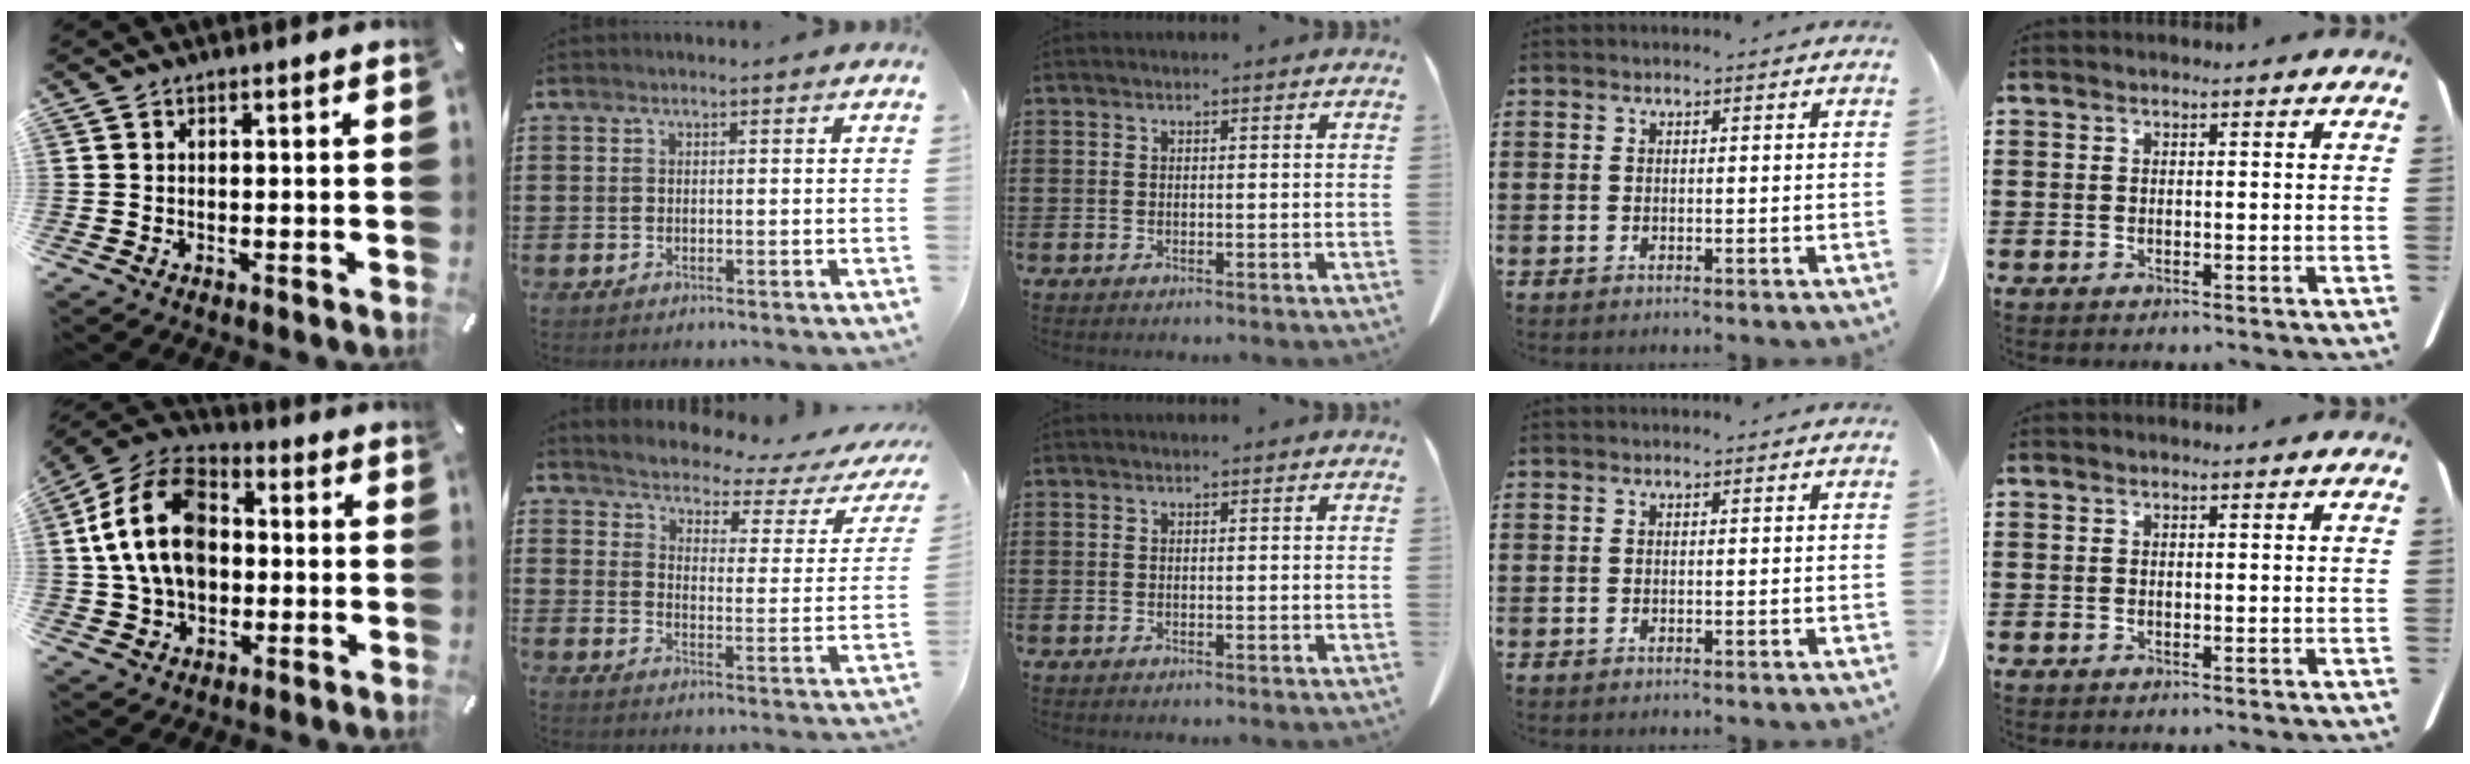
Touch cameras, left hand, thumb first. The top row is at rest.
{"thumb": {"total": 16.7, "force": [0.6, 12.6, 10.9], "torque": [-0.240, 0.014, 0.009]}, "index": {"total": 2.8, "force": [2.7, 0.2, 0.7], "torque": [-0.035, -0.030, 0.037]}}